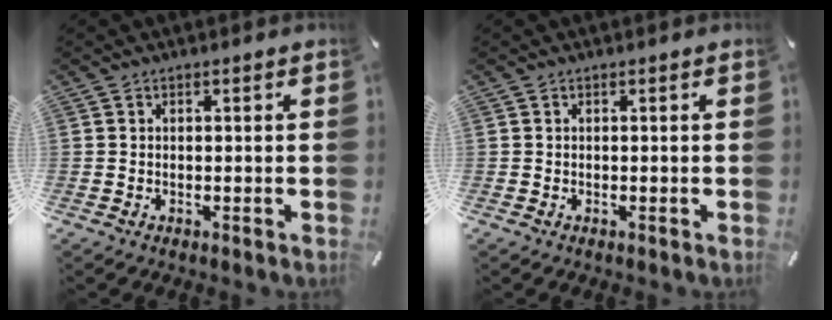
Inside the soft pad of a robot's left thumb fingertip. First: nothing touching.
{"total": 0.0}